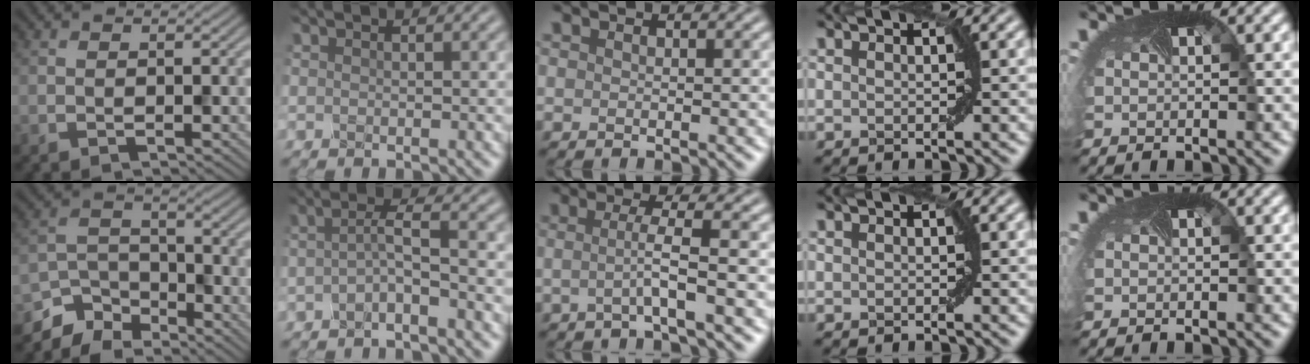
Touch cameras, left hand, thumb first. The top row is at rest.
{"thumb": {"total": 6.5, "force": [-5.4, 3.1, 1.8], "torque": [-0.040, -0.003, -0.118]}, "index": {"total": 2.4, "force": [-1.4, 0.2, 1.9], "torque": [-0.040, 0.003, -0.033]}, "middle": {"total": 2.9, "force": [-0.5, 0.4, 2.9], "torque": [-0.051, -0.005, -0.020]}}